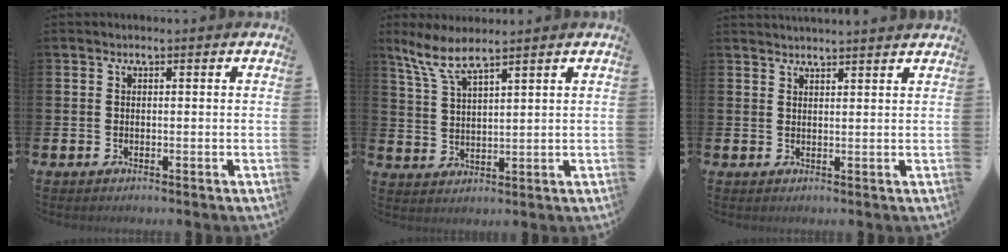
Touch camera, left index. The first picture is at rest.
{"total": 6.0, "force": [5.1, 0.7, 3.0], "torque": [-0.078, -0.013, 0.092]}
{"total": 2.2, "force": [2.2, -0.3, -0.1], "torque": [0.003, -0.013, 0.040]}